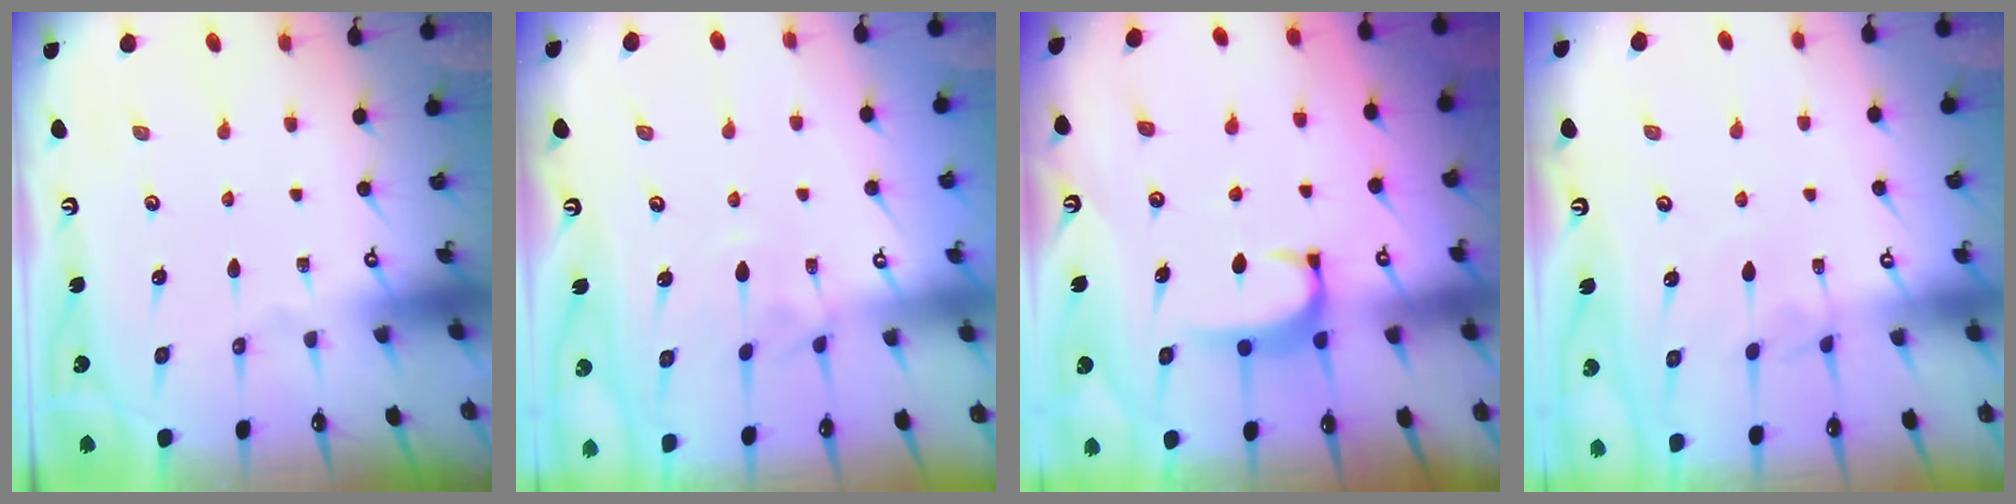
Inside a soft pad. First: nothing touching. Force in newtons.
{"total": 2.4, "press": 2.4, "slide": 0.7}
{"total": 1.6, "press": 1.6, "slide": 0.5}
{"total": 1.1, "press": 1.0, "slide": 0.4}